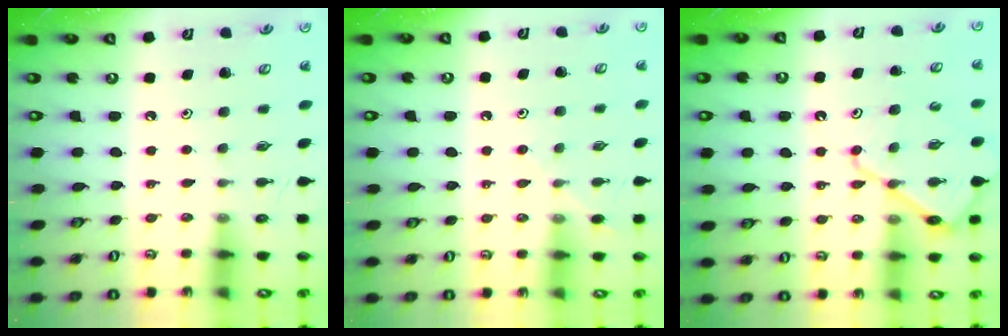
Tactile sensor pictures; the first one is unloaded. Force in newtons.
{"total": 5.5, "press": 5.4, "slide": 0.7}
{"total": 13.7, "press": 13.6, "slide": 1.4}